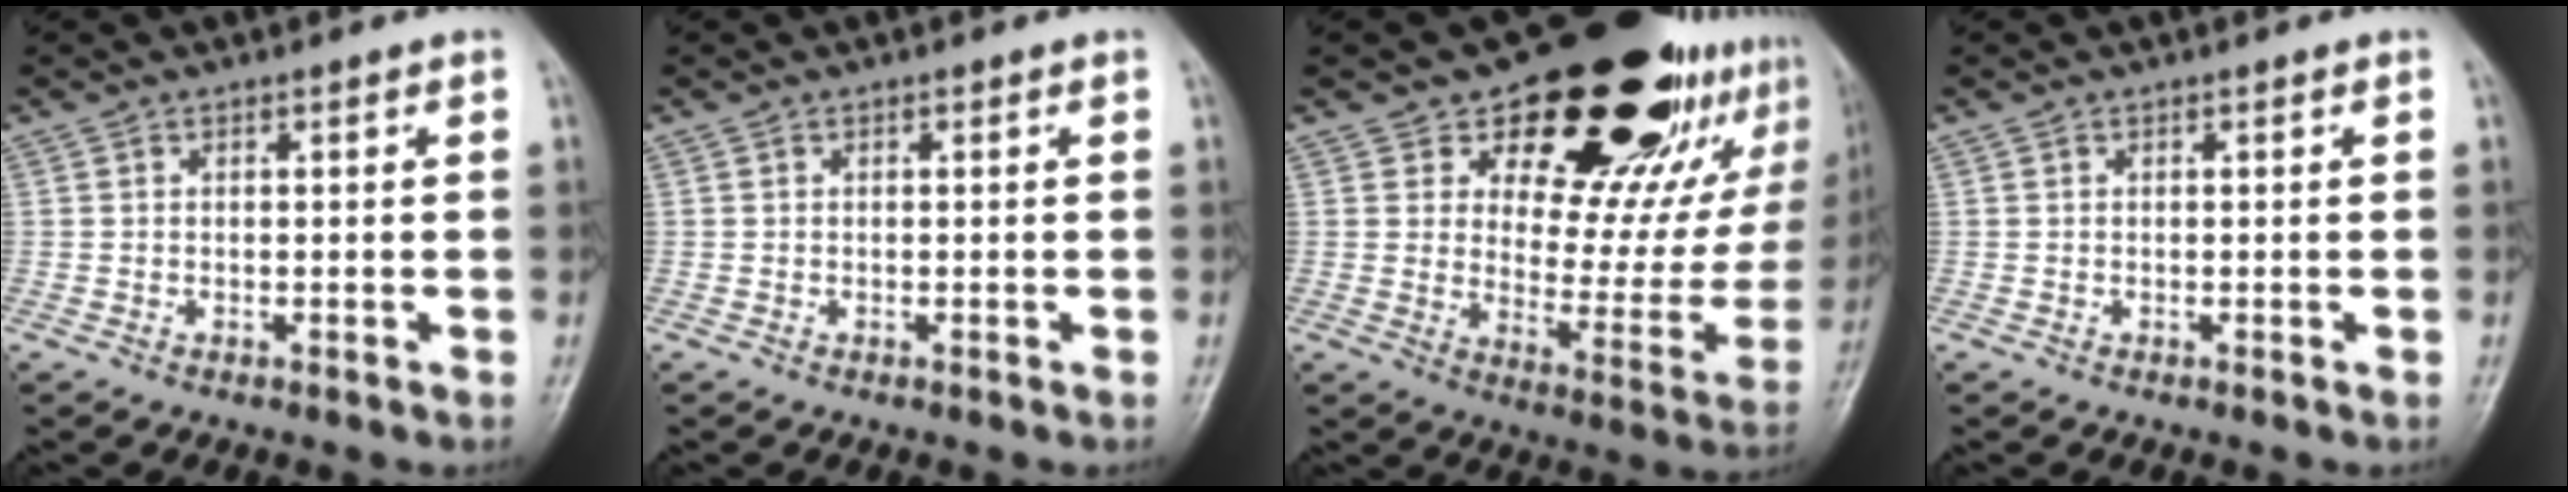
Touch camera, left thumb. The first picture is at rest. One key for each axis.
{"total": 0.0}
{"total": 26.8, "fx": 17.2, "fy": 12.7, "fz": 16.2, "tx": -0.177, "ty": -0.083, "tz": 0.242}
{"total": 0.0}